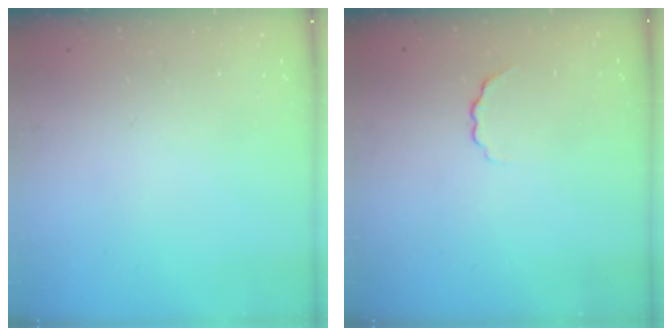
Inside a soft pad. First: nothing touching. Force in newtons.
{"total": 2.5, "press": 2.4, "slide": 0.6}